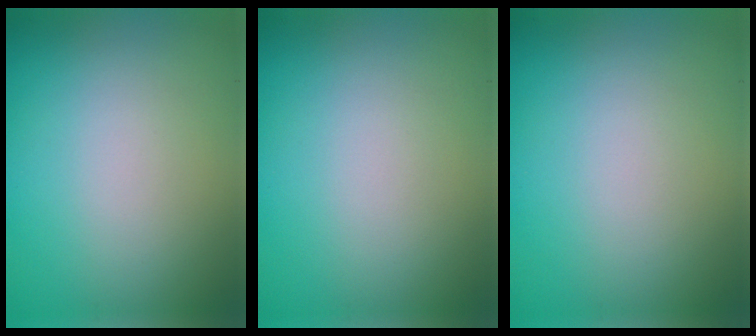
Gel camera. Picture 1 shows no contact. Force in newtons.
{"total": 0.0}
{"total": 0.0}